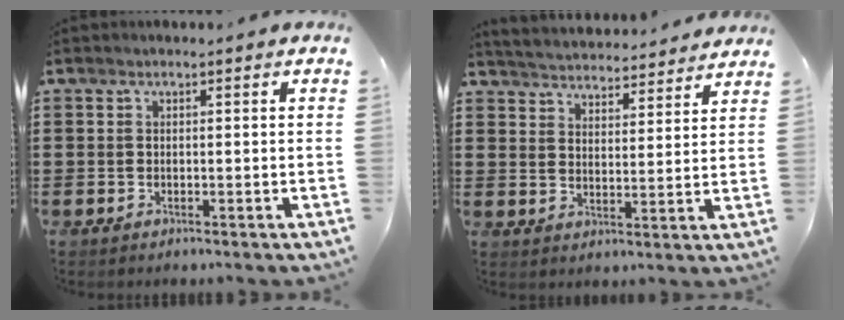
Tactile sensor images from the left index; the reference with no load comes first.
{"total": 4.2, "force": [4.2, -0.3, -0.3], "torque": [-0.015, -0.032, 0.070]}